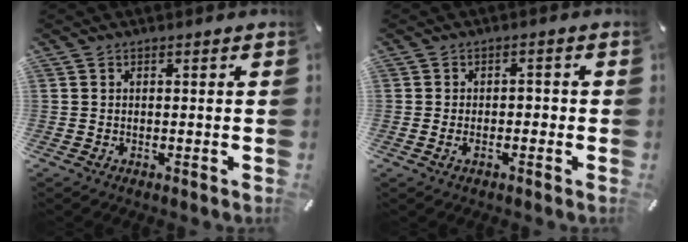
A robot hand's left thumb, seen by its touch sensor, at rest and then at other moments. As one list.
[{"total": 2.8, "force": [-1.1, 1.6, 1.9], "torque": [-0.034, 0.008, -0.022]}]